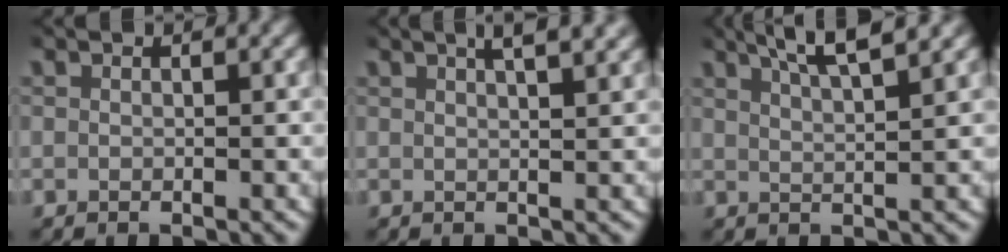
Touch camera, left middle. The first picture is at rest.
{"total": 5.2, "force": [3.4, 1.7, 3.5], "torque": [-0.049, 0.017, 0.047]}
{"total": 5.0, "force": [3.8, 1.1, 3.0], "torque": [-0.056, 0.006, 0.063]}